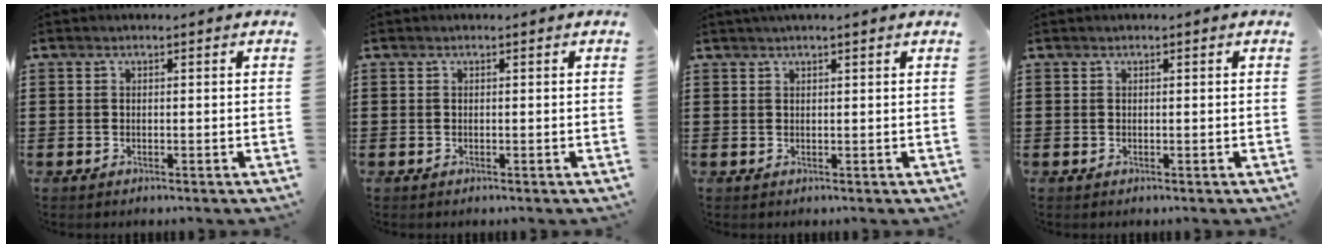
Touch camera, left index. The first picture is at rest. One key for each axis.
{"total": 0.0}
{"total": 1.1, "fx": 0.9, "fy": -0.1, "fz": 0.6, "tx": -0.011, "ty": 0.000, "tz": 0.016}
{"total": 0.0}